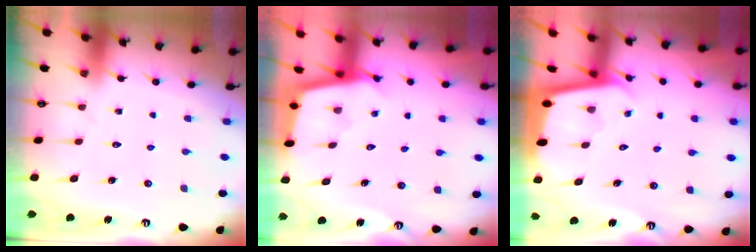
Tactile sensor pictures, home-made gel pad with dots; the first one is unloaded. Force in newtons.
{"total": 2.3, "press": 2.3, "slide": 0.2}
{"total": 1.9, "press": 1.9, "slide": 0.1}